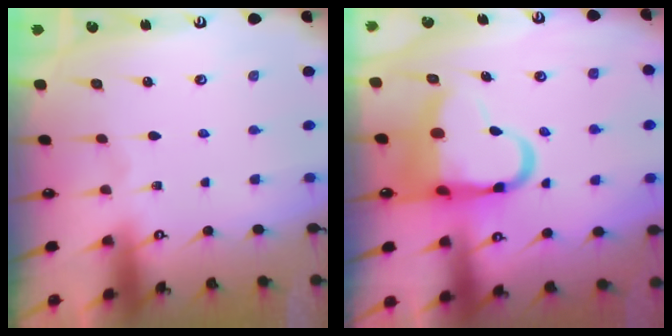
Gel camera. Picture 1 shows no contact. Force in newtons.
{"total": 12.2, "press": 11.7, "slide": 3.4}